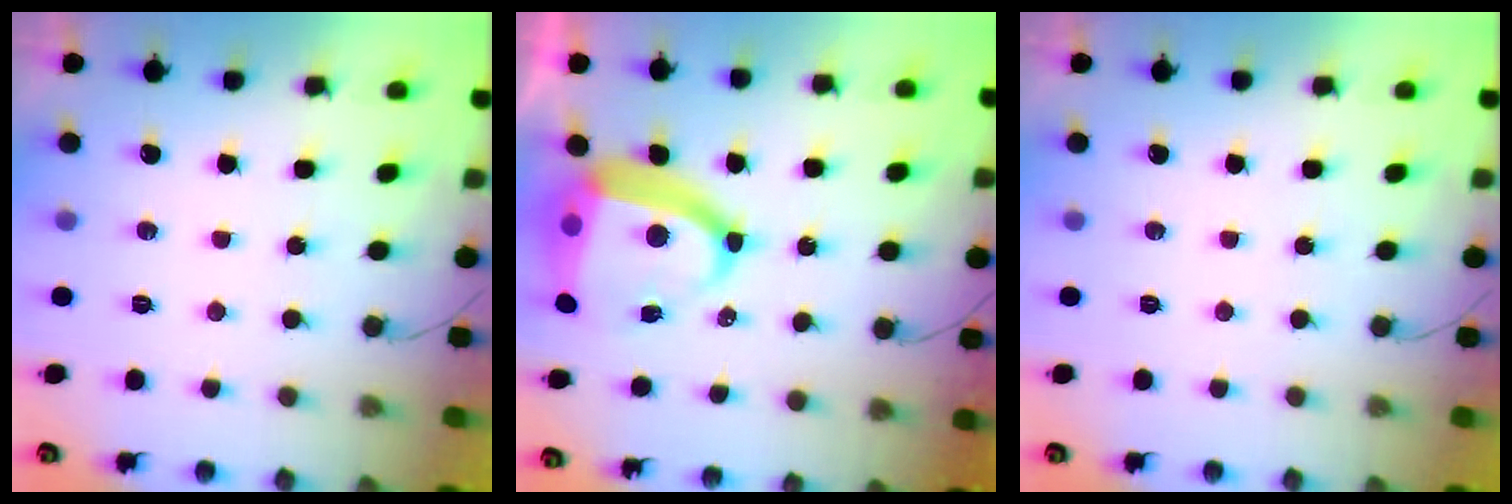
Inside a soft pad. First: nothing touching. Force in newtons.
{"total": 14.5, "press": 14.4, "slide": 1.8}
{"total": 0.0}